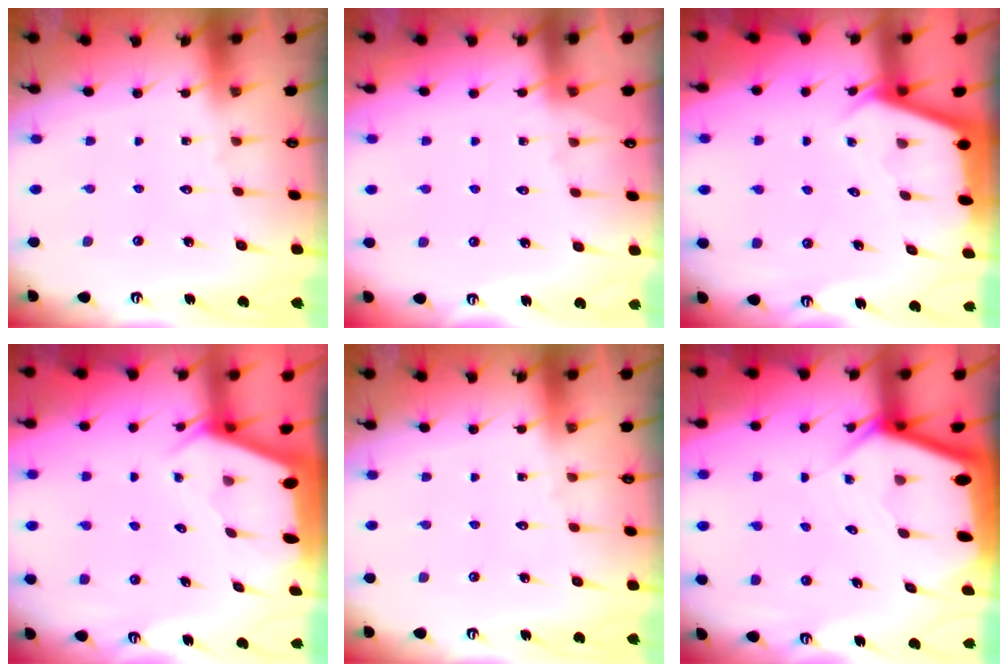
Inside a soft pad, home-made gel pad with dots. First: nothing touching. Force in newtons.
{"total": 3.6, "press": 3.6, "slide": 0.6}
{"total": 2.9, "press": 2.9, "slide": 0.3}
{"total": 2.0, "press": 2.0, "slide": 0.5}
{"total": 0.0}
{"total": 7.1, "press": 7.1, "slide": 0.7}